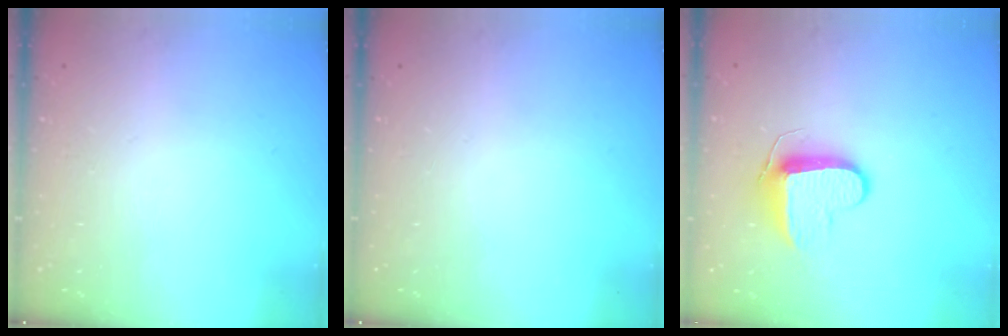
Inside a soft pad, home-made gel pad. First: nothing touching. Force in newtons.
{"total": 0.0}
{"total": 9.4, "press": 9.4, "slide": 0.2}